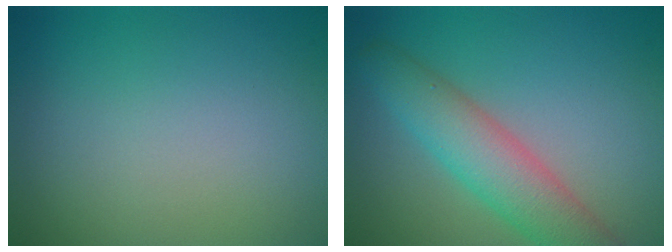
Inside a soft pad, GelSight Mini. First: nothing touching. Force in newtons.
{"total": 5.3, "press": 5.3, "slide": 0.2}